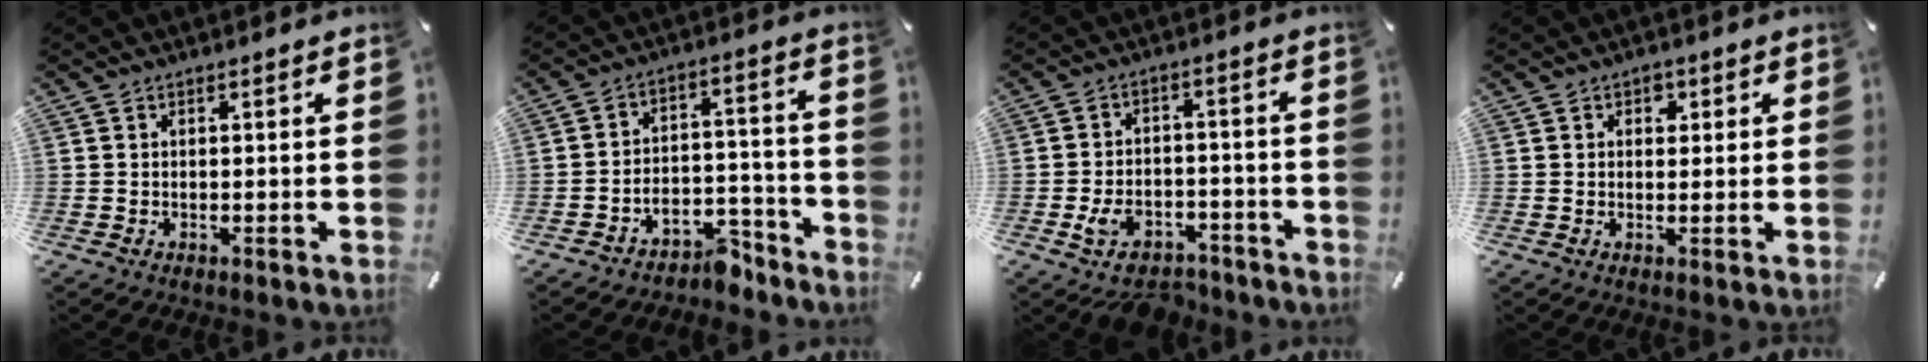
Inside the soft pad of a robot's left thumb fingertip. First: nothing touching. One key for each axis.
{"total": 7.2, "fx": -4.8, "fy": 4.9, "fz": 2.3, "tx": -0.019, "ty": 0.027, "tz": -0.083}
{"total": 7.4, "fx": -4.4, "fy": 4.8, "fz": 3.5, "tx": -0.051, "ty": 0.028, "tz": -0.077}
{"total": 2.4, "fx": 0.9, "fy": 2.0, "fz": 1.0, "tx": 0.001, "ty": -0.003, "tz": 0.008}